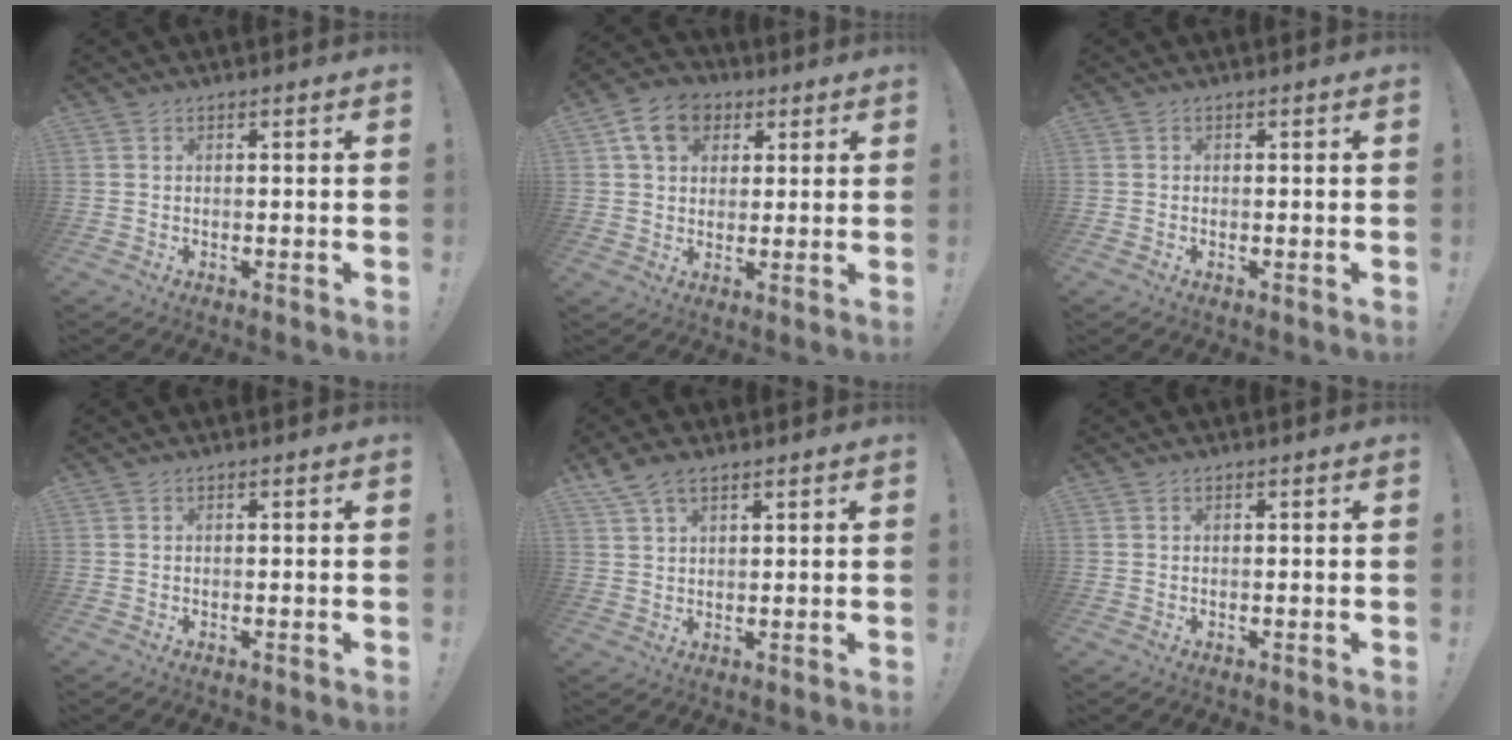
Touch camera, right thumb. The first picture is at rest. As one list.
[{"total": 10.5, "force": [4.6, 8.1, 4.8], "torque": [-0.078, -0.004, 0.092]}, {"total": 0.6, "force": [-0.3, 0.4, -0.2], "torque": [-0.002, 0.004, -0.004]}, {"total": 0.0}, {"total": 5.8, "force": [3.8, 2.7, 3.4], "torque": [-0.070, -0.008, 0.075]}, {"total": 0.0}]